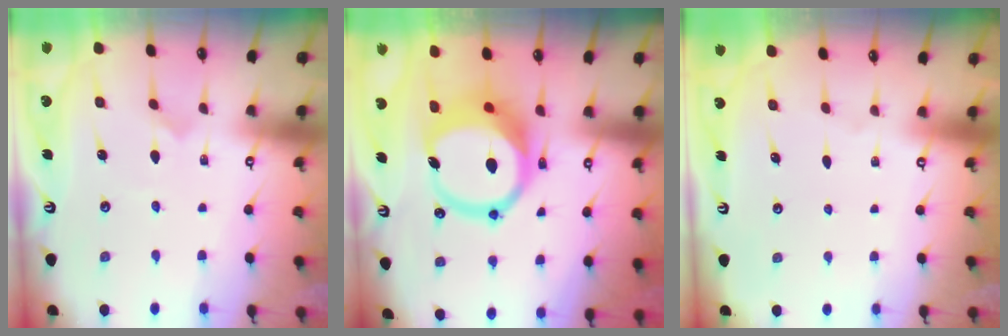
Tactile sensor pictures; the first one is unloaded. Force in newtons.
{"total": 14.6, "press": 14.5, "slide": 2.0}
{"total": 0.0}